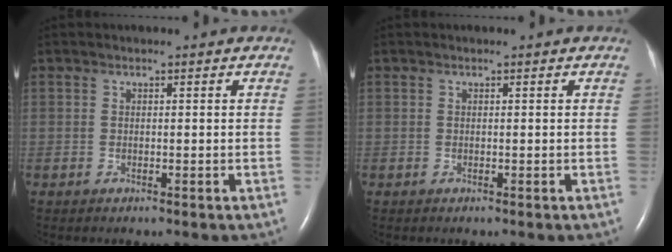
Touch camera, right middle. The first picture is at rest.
{"total": 0.0}